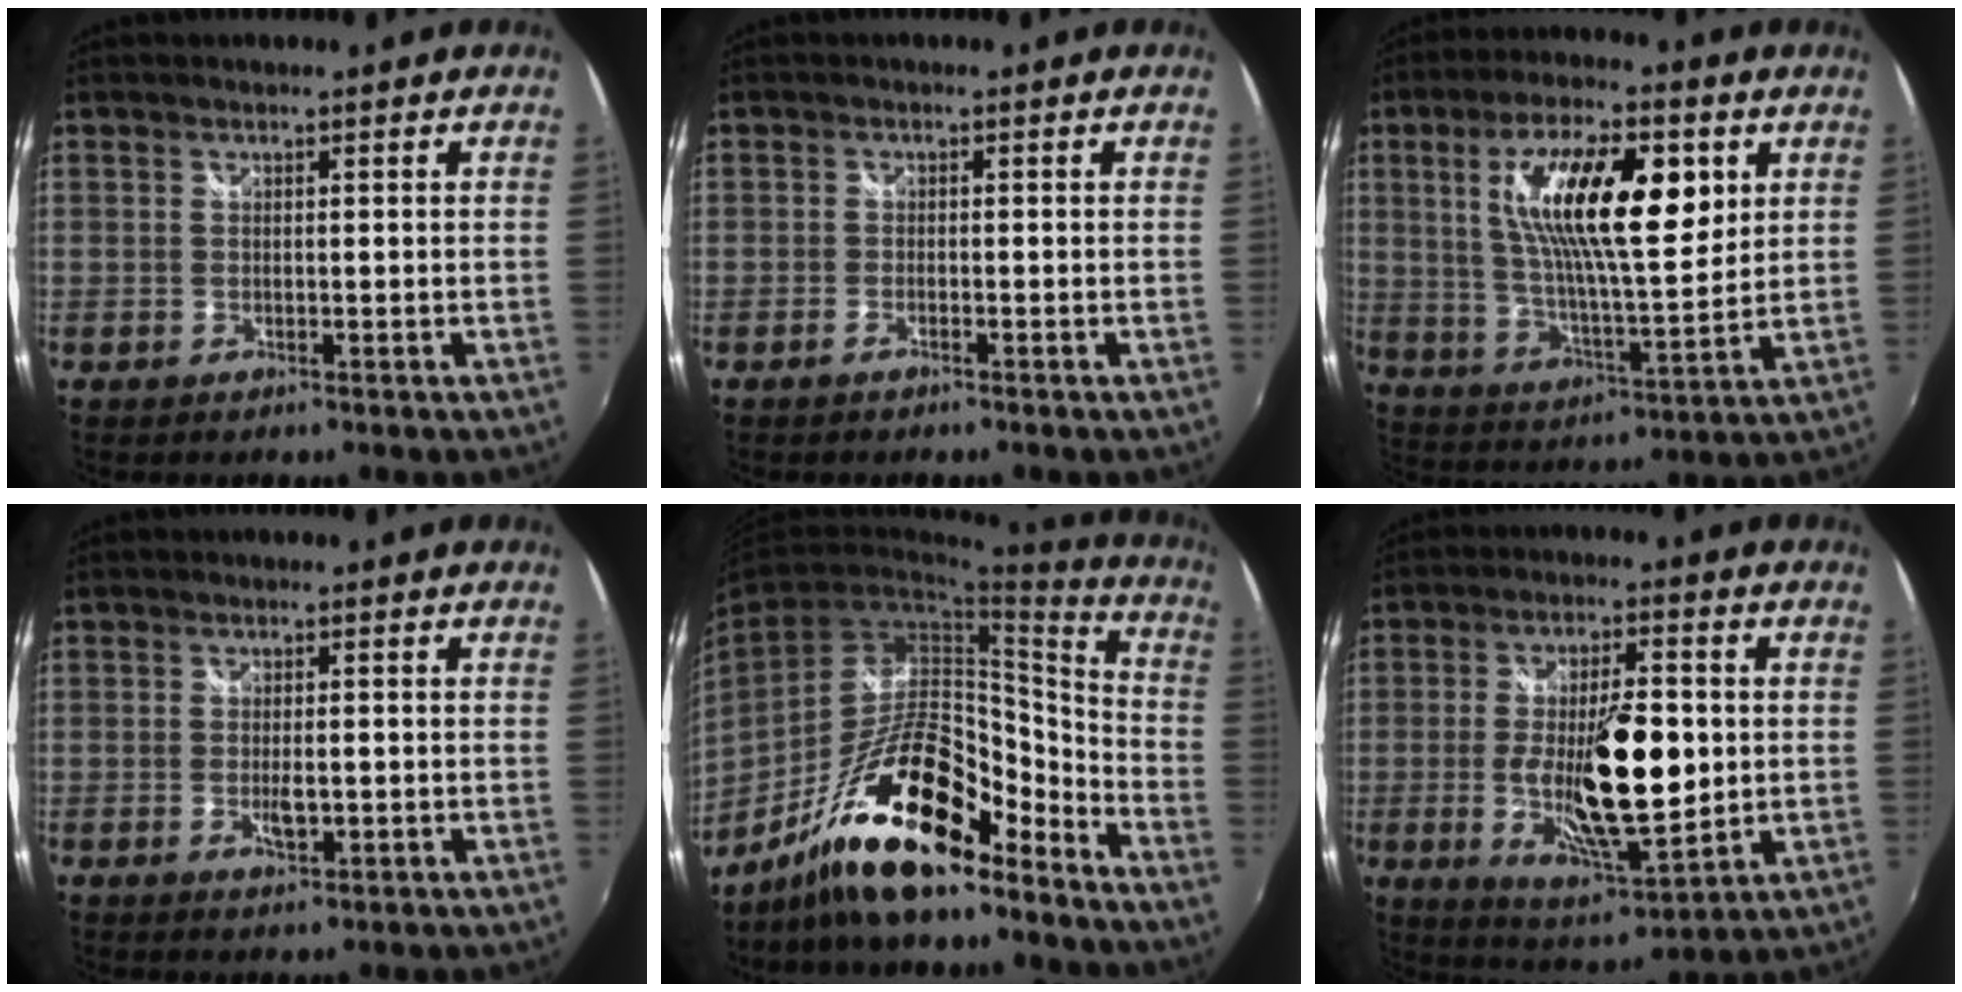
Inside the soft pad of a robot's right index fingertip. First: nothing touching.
{"total": 1.2, "force": [-1.0, 0.3, 0.5], "torque": [-0.016, -0.001, -0.024]}
{"total": 18.4, "force": [5.8, 5.7, 16.6], "torque": [-0.292, 0.007, 0.101]}
{"total": 3.2, "force": [-0.7, 1.4, 2.8], "torque": [-0.048, -0.006, -0.010]}
{"total": 19.1, "force": [-14.1, 5.5, 11.6], "torque": [-0.204, 0.015, -0.242]}
{"total": 17.4, "force": [-1.3, 6.0, 16.3], "torque": [-0.282, -0.016, -0.012]}